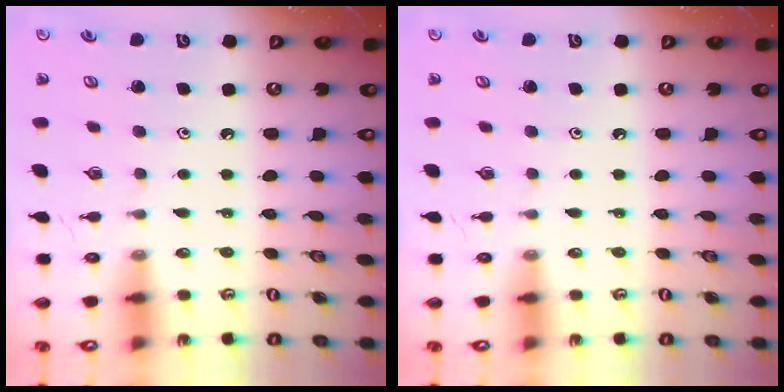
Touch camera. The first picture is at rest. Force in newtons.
{"total": 0.0}